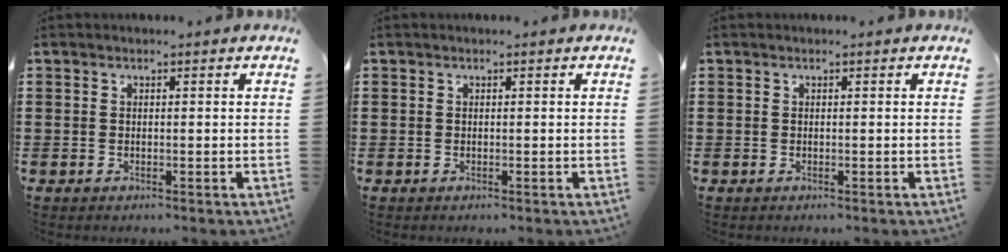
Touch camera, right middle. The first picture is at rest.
{"total": 0.0}
{"total": 0.0}